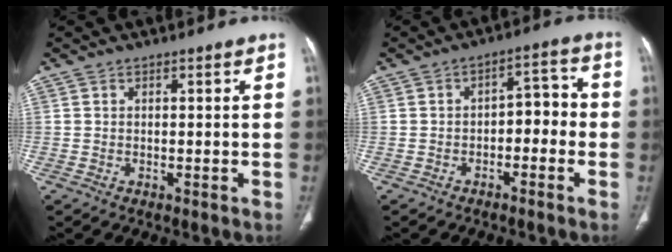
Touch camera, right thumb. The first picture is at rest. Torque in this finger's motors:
{"motor_torque": [-0.37, -0.24, -0.24, 0.12, 0.03]}